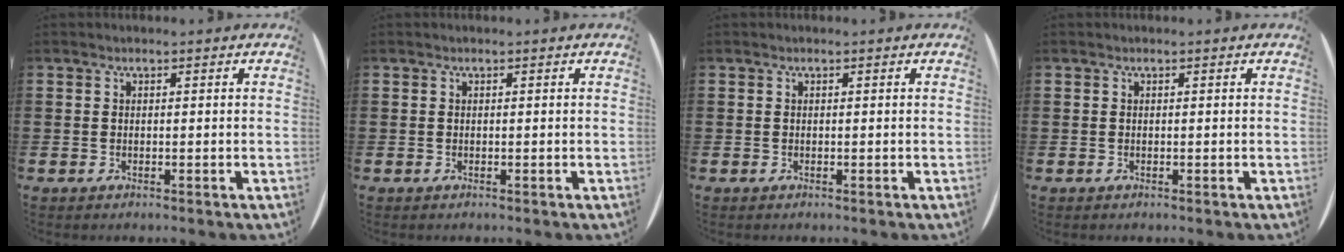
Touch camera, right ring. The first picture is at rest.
{"total": 0.0}
{"total": 0.0}
{"total": 0.0}